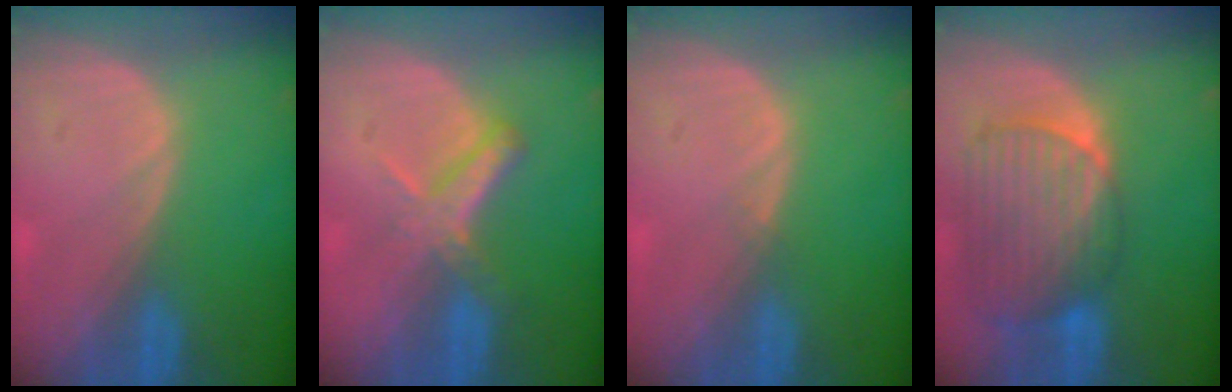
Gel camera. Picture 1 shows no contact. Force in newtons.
{"total": 5.5, "press": 4.9, "slide": 2.6}
{"total": 0.5, "press": 0.5, "slide": 0.1}
{"total": 10.4, "press": 8.9, "slide": 5.5}